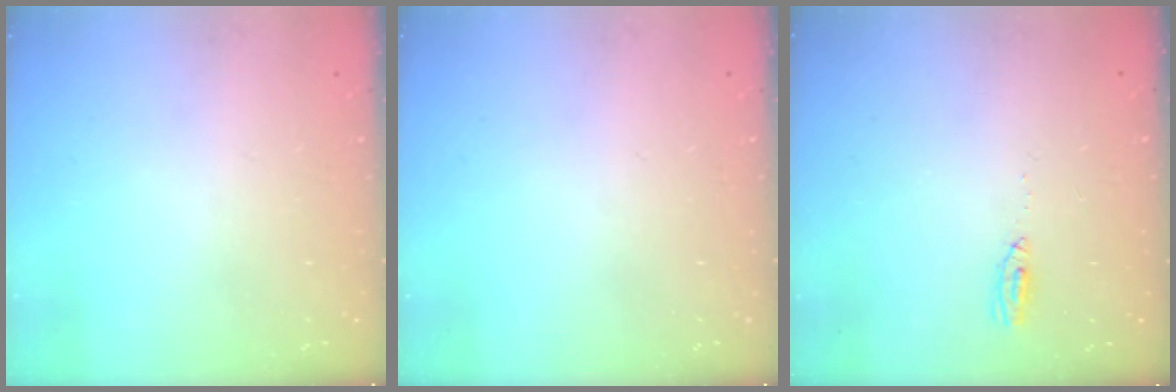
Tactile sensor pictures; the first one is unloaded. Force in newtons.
{"total": 0.0}
{"total": 3.7, "press": 3.3, "slide": 1.7}